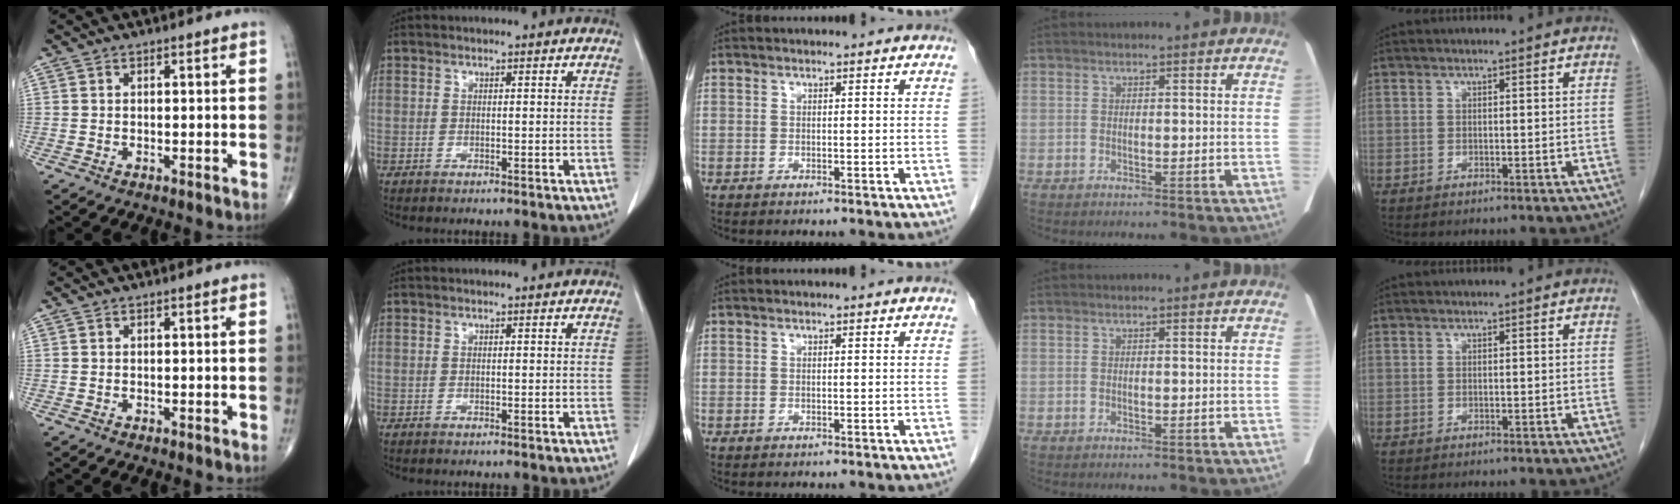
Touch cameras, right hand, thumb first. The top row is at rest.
{}